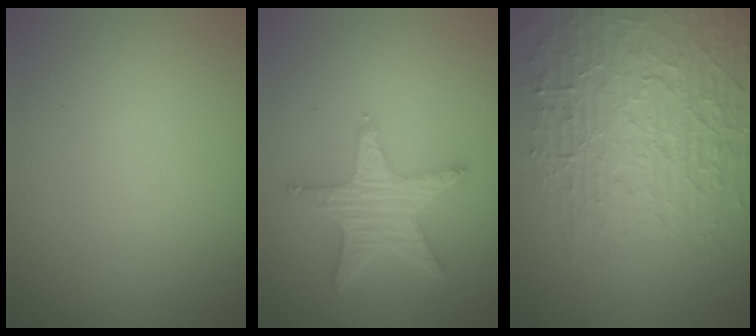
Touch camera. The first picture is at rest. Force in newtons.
{"total": 5.1, "press": 4.0, "slide": 3.1}
{"total": 6.8, "press": 6.6, "slide": 1.7}